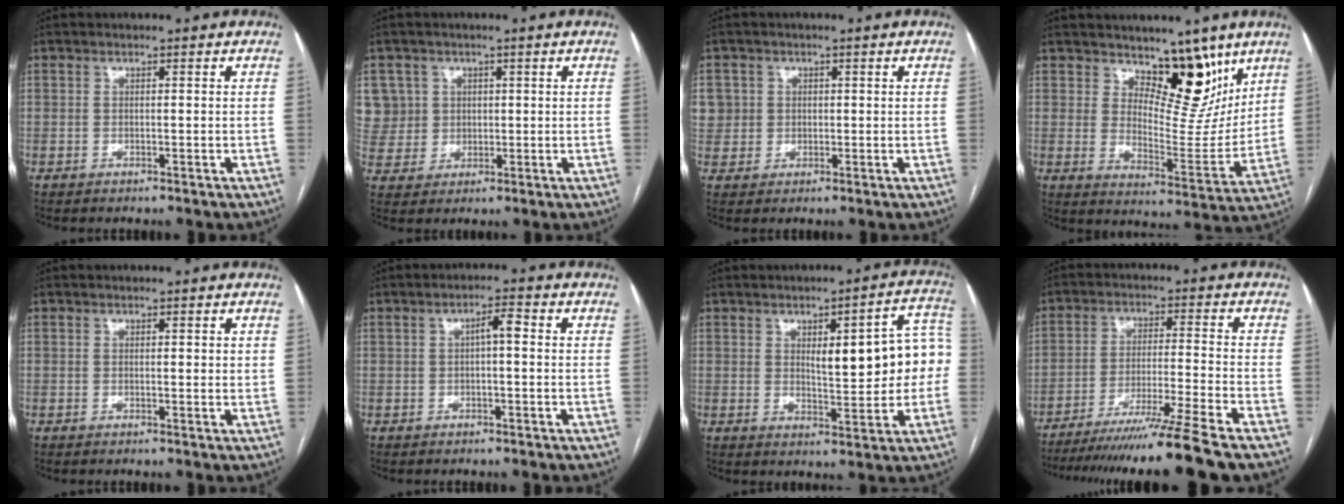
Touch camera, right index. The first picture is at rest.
{"total": 8.5, "force": [2.9, 8.0, 0.6], "torque": [-0.019, 0.032, 0.075]}
{"total": 5.4, "force": [1.4, 5.1, 0.6], "torque": [-0.010, 0.016, 0.034]}
{"total": 11.4, "force": [7.9, 4.9, 6.5], "torque": [-0.076, -0.016, 0.133]}
{"total": 0.9, "force": [0.5, 0.3, 0.7], "torque": [-0.010, -0.001, 0.004]}
{"total": 2.7, "force": [0.2, 0.5, 2.7], "torque": [-0.044, 0.008, 0.004]}
{"total": 12.3, "force": [1.1, 3.4, 11.8], "torque": [-0.145, 0.029, 0.020]}
{"total": 15.2, "force": [-12.5, -3.2, 7.9], "torque": [-0.121, -0.041, -0.201]}